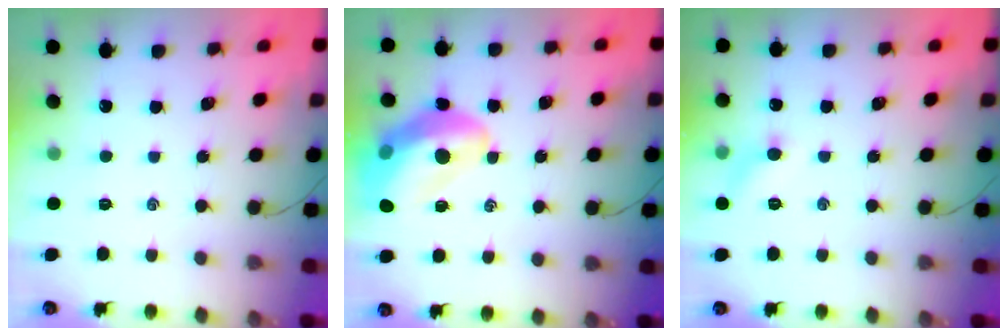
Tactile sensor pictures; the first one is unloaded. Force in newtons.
{"total": 17.9, "press": 17.6, "slide": 3.3}
{"total": 5.8, "press": 5.5, "slide": 1.9}